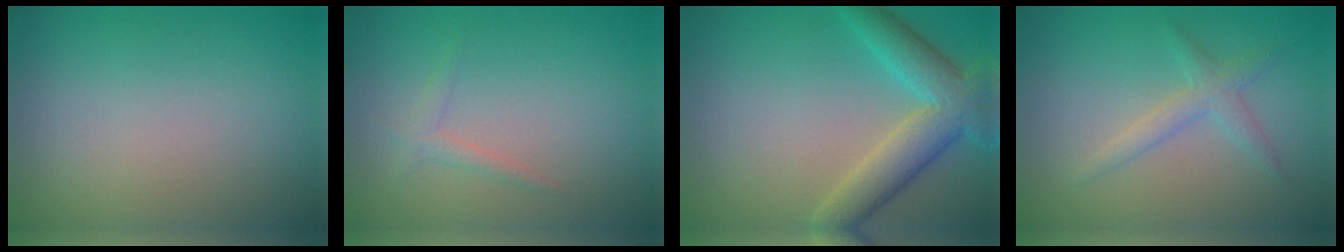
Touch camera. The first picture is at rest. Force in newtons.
{"total": 1.2, "press": 1.2, "slide": 0.0}
{"total": 5.9, "press": 5.9, "slide": 0.4}
{"total": 2.0, "press": 2.0, "slide": 0.1}